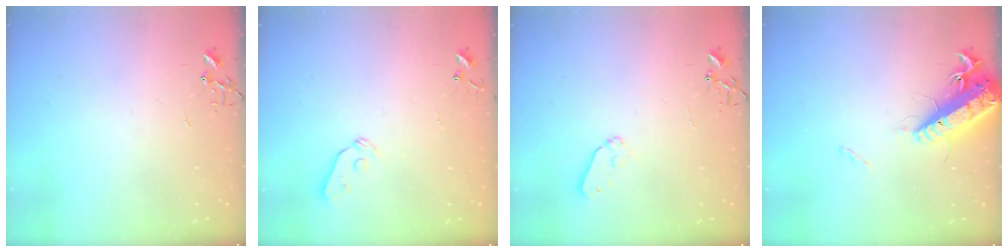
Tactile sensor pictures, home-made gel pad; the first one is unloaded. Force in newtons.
{"total": 5.9, "press": 5.8, "slide": 0.7}
{"total": 6.5, "press": 6.5, "slide": 0.6}
{"total": 16.7, "press": 16.2, "slide": 4.1}